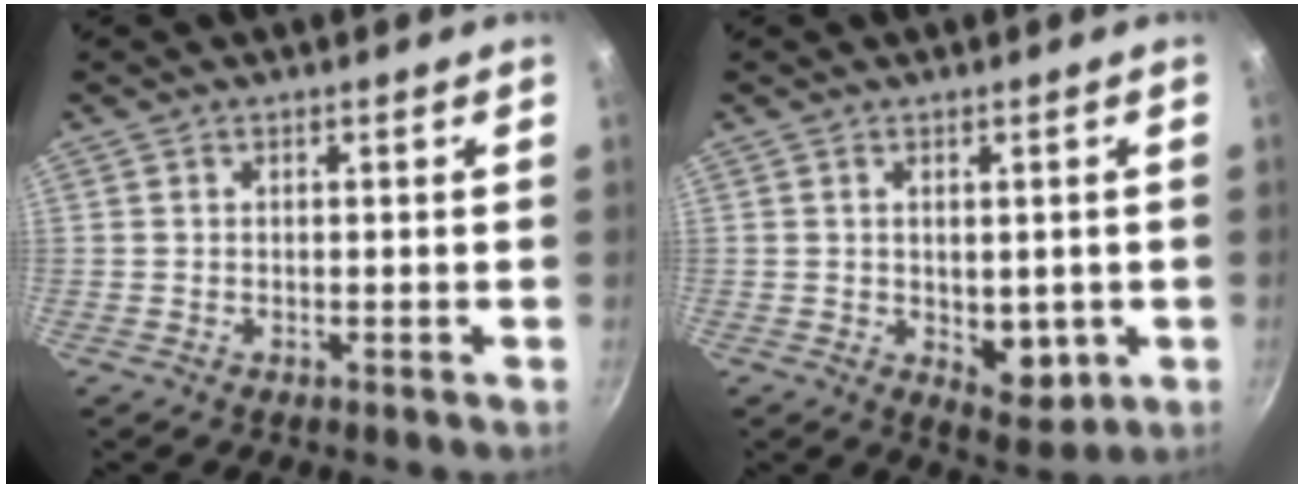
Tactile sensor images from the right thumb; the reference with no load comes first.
{"total": 6.7, "force": [-0.7, 4.0, 5.3], "torque": [-0.056, -0.018, -0.001]}